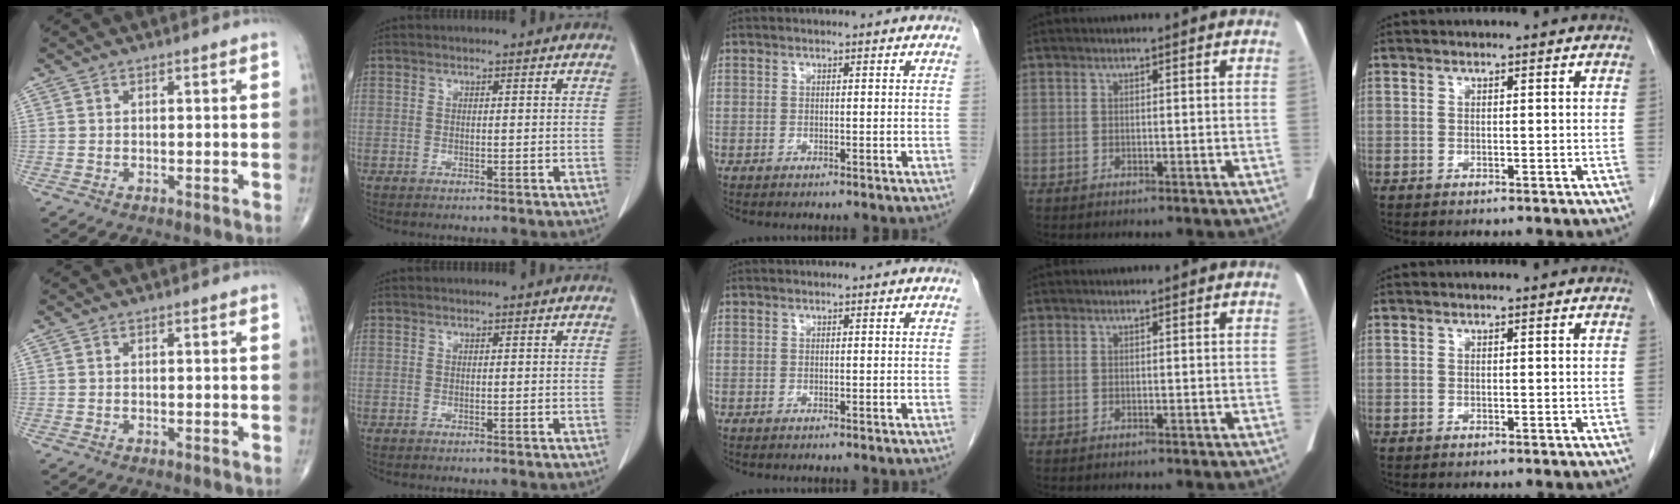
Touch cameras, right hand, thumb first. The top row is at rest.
{}